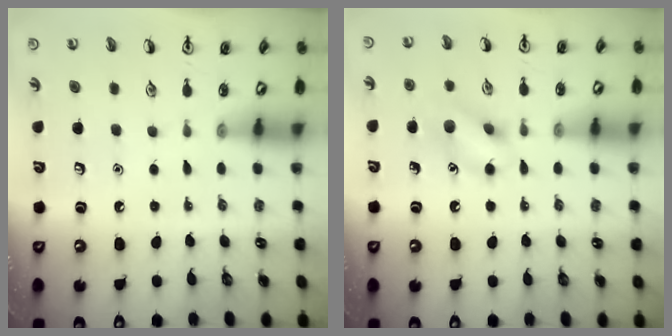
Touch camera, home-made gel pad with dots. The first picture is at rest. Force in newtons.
{"total": 9.9, "press": 9.9, "slide": 0.7}